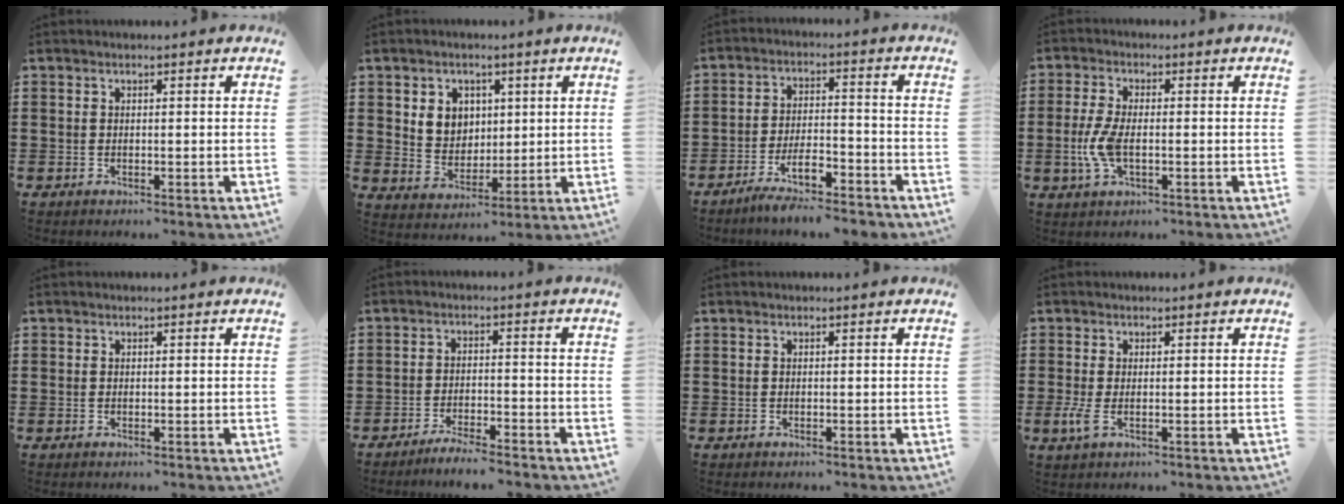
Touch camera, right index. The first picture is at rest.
{"total": 5.3, "force": [1.9, 4.8, 1.2], "torque": [-0.040, 0.015, 0.032]}
{"total": 5.7, "force": [-4.9, 0.9, 2.8], "torque": [-0.061, -0.001, -0.096]}
{"total": 5.8, "force": [-1.0, 2.6, 5.1], "torque": [-0.124, -0.008, -0.025]}
{"total": 0.0}
{"total": 3.3, "force": [-3.2, 0.1, 0.7], "torque": [-0.014, 0.007, -0.065]}
{"total": 0.0}
{"total": 2.3, "force": [-0.6, 0.8, 2.1], "torque": [-0.060, -0.010, -0.016]}